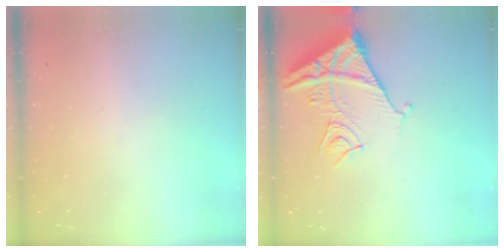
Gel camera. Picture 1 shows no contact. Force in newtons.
{"total": 12.8, "press": 12.7, "slide": 1.6}